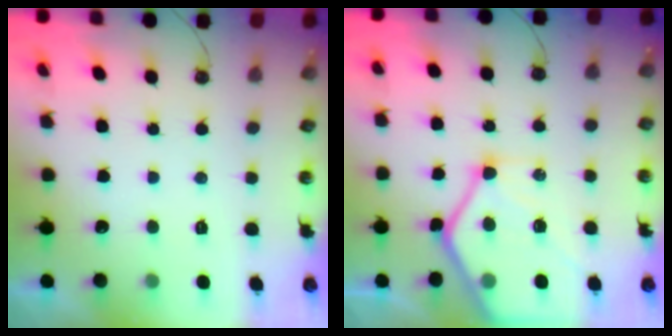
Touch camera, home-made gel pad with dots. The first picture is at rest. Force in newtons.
{"total": 17.8, "press": 17.7, "slide": 1.7}